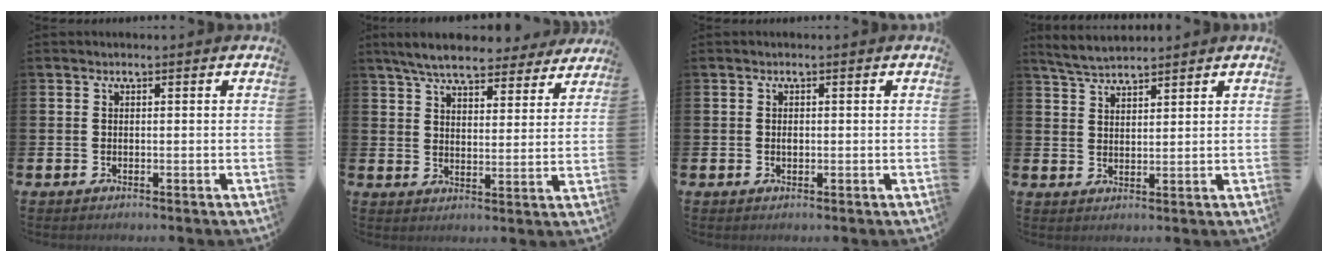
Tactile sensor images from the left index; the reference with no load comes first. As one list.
[{"total": 7.4, "force": [6.9, 1.4, 2.2], "torque": [-0.063, -0.033, 0.122]}, {"total": 0.7, "force": [0.1, 0.4, 0.6], "torque": [-0.009, 0.001, 0.000]}, {"total": 4.2, "force": [4.1, 0.4, 0.9], "torque": [-0.033, -0.012, 0.076]}]